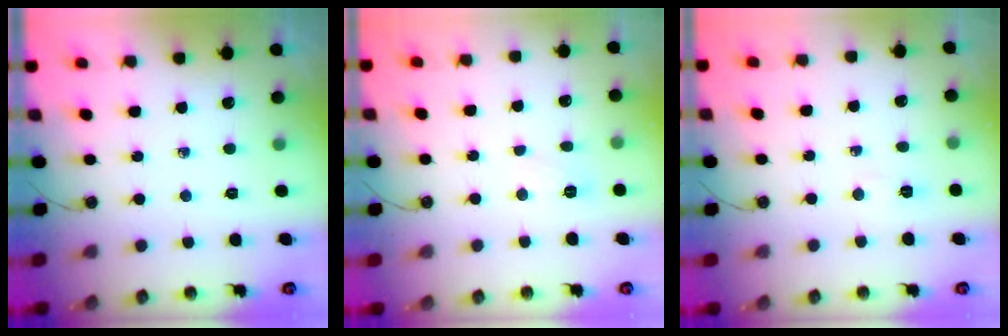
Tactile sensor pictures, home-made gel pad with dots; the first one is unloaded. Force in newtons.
{"total": 4.9, "press": 4.9, "slide": 0.7}
{"total": 2.9, "press": 2.9, "slide": 0.5}